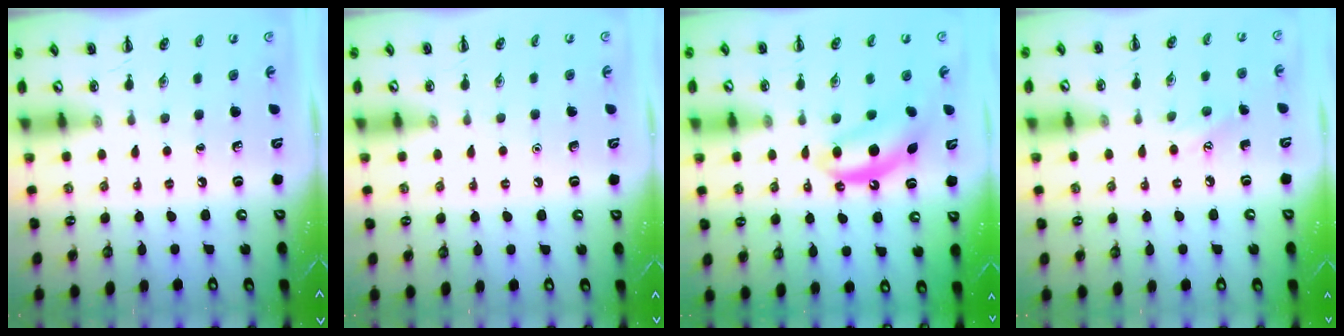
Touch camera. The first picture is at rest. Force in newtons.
{"total": 1.6, "press": 1.6, "slide": 0.1}
{"total": 6.8, "press": 6.7, "slide": 1.1}
{"total": 5.6, "press": 5.4, "slide": 1.5}